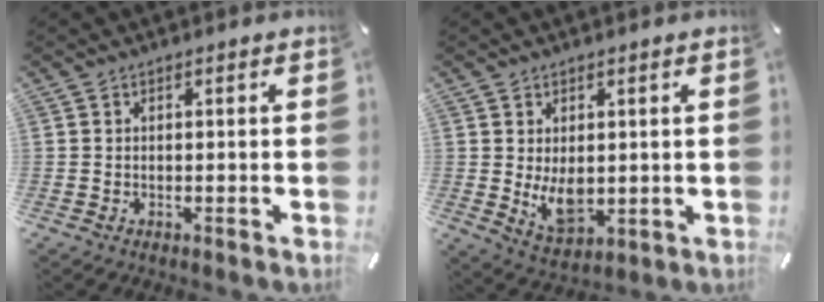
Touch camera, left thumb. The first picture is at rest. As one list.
[{"total": 7.8, "force": [0.4, 5.3, 5.7], "torque": [-0.101, -0.009, 0.009]}]